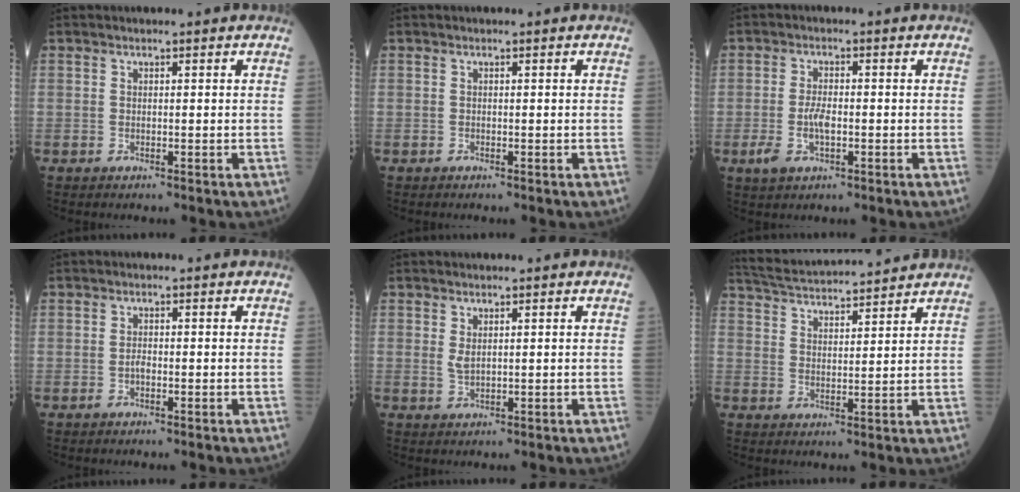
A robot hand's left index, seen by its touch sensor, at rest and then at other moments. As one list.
[{"total": 0.0}, {"total": 4.4, "force": [-1.2, 1.8, 3.8], "torque": [-0.087, 0.000, -0.019]}, {"total": 1.0, "force": [-0.4, 0.5, 0.8], "torque": [-0.016, 0.001, -0.004]}, {"total": 1.4, "force": [0.5, 0.5, 1.2], "torque": [-0.028, -0.003, 0.015]}, {"total": 13.8, "force": [13.1, 0.7, 4.3], "torque": [-0.092, 0.030, 0.207]}]